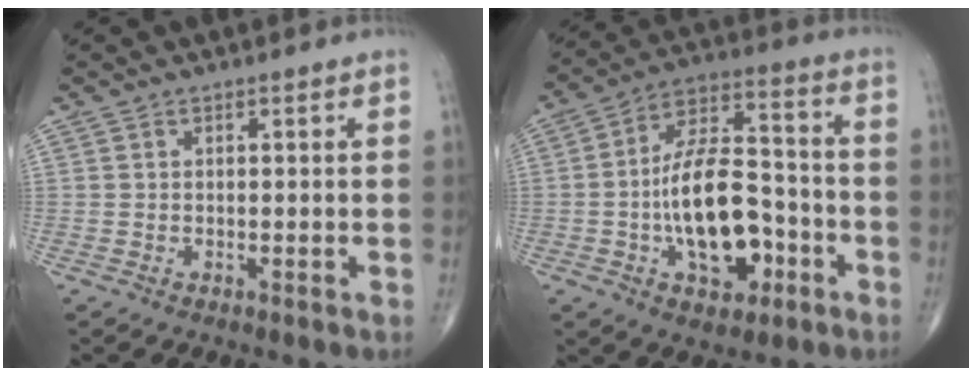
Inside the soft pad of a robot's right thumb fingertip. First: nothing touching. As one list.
[{"total": 17.5, "force": [-4.6, 9.2, 14.1], "torque": [-0.216, 0.042, -0.076]}]